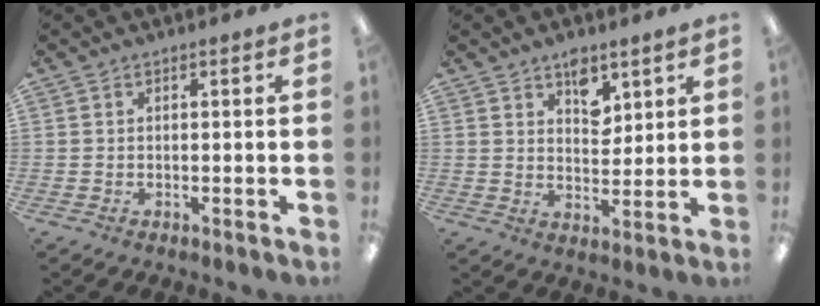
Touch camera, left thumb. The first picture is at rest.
{"total": 6.4, "force": [4.6, 3.4, 2.9], "torque": [-0.022, -0.030, 0.076]}